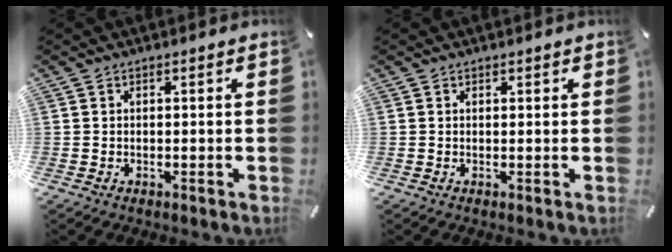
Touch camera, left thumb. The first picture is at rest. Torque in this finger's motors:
{"motor_torque": [-0.04, -0.21, 0.00, 0.09, -0.01]}